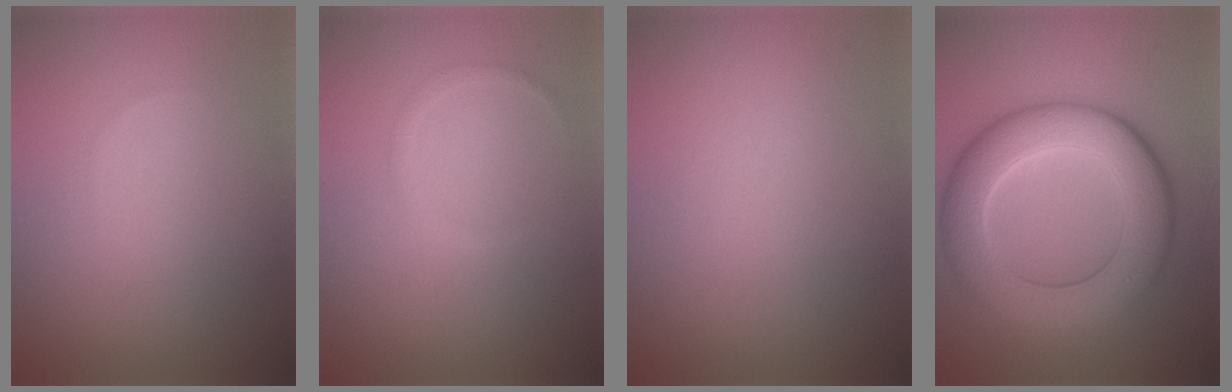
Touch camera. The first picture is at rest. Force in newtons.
{"total": 0.8, "press": 0.8, "slide": 0.0}
{"total": 0.0}
{"total": 9.4, "press": 9.4, "slide": 0.5}